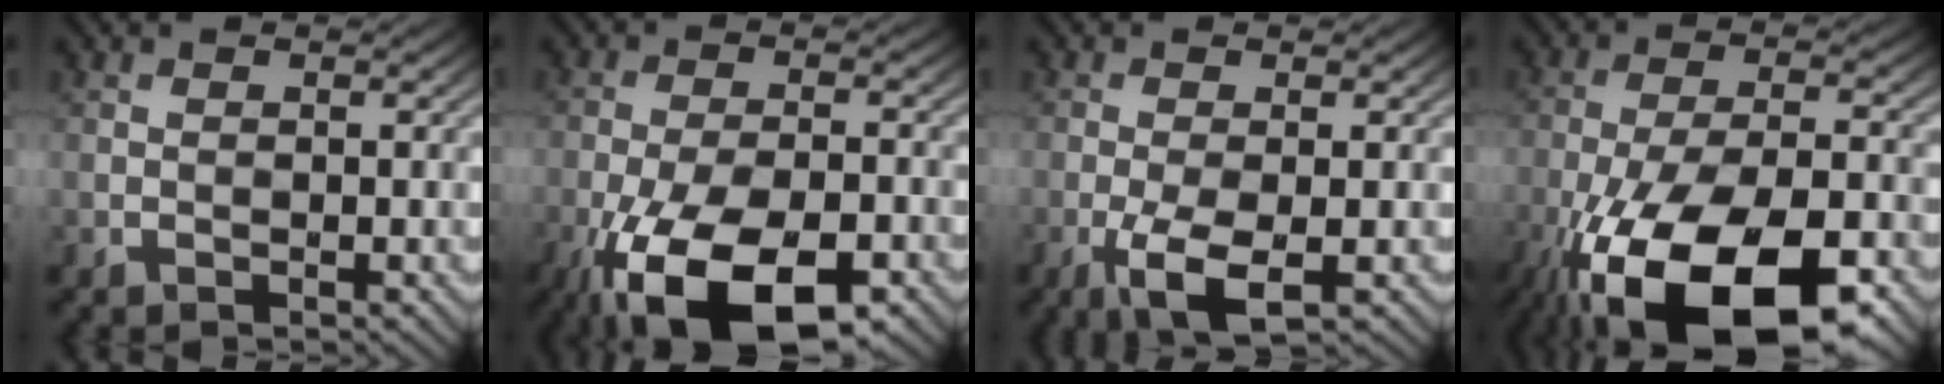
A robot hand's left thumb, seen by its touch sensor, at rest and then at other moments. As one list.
[{"total": 16.2, "force": [-9.6, 6.8, 11.1], "torque": [-0.205, -0.042, -0.150]}, {"total": 5.0, "force": [-2.0, 1.5, 4.3], "torque": [-0.092, -0.003, -0.042]}, {"total": 20.3, "force": [-11.4, 8.3, 14.6], "torque": [-0.262, -0.044, -0.182]}]